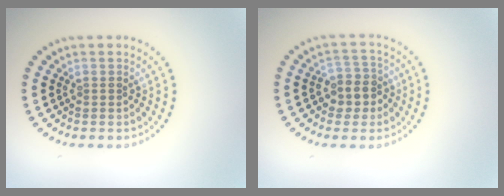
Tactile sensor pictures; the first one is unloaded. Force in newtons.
{"total": 2.7, "press": 2.5, "slide": 1.0}